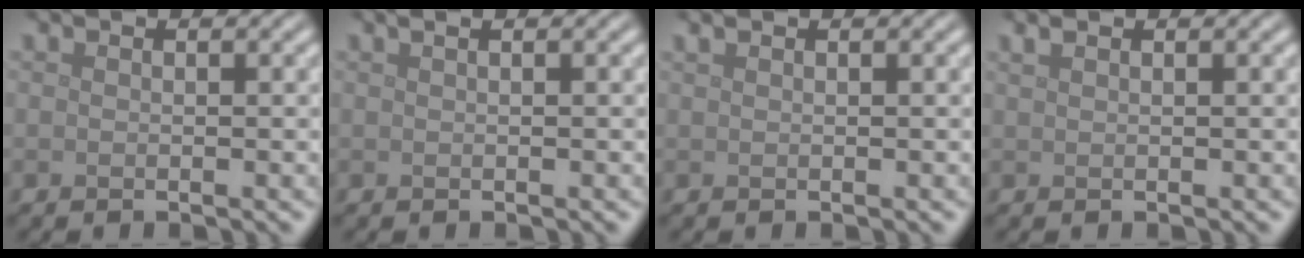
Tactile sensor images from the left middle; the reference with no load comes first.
{"total": 1.1, "force": [0.6, 0.5, 0.8], "torque": [-0.008, 0.000, 0.004]}
{"total": 0.6, "force": [0.5, 0.2, 0.3], "torque": [-0.008, 0.006, 0.010]}
{"total": 0.9, "force": [0.7, 0.3, 0.5], "torque": [-0.010, 0.005, 0.014]}